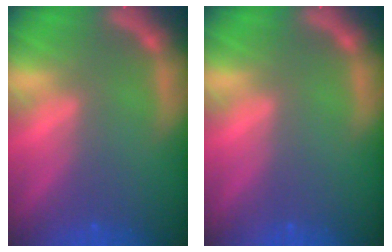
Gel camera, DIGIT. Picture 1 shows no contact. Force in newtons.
{"total": 0.0}